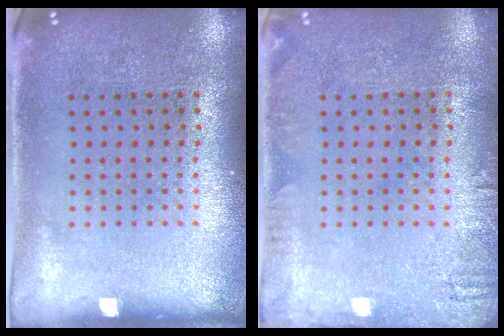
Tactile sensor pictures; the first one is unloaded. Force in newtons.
{"total": 1.5, "press": 1.5, "slide": 0.2}